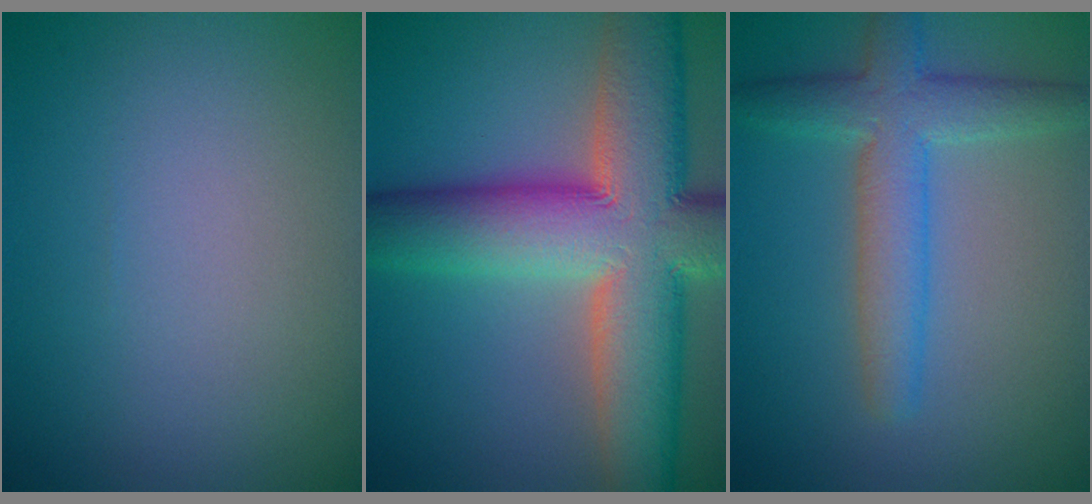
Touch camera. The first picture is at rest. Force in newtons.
{"total": 14.4, "press": 14.4, "slide": 0.8}
{"total": 4.7, "press": 4.7, "slide": 0.3}